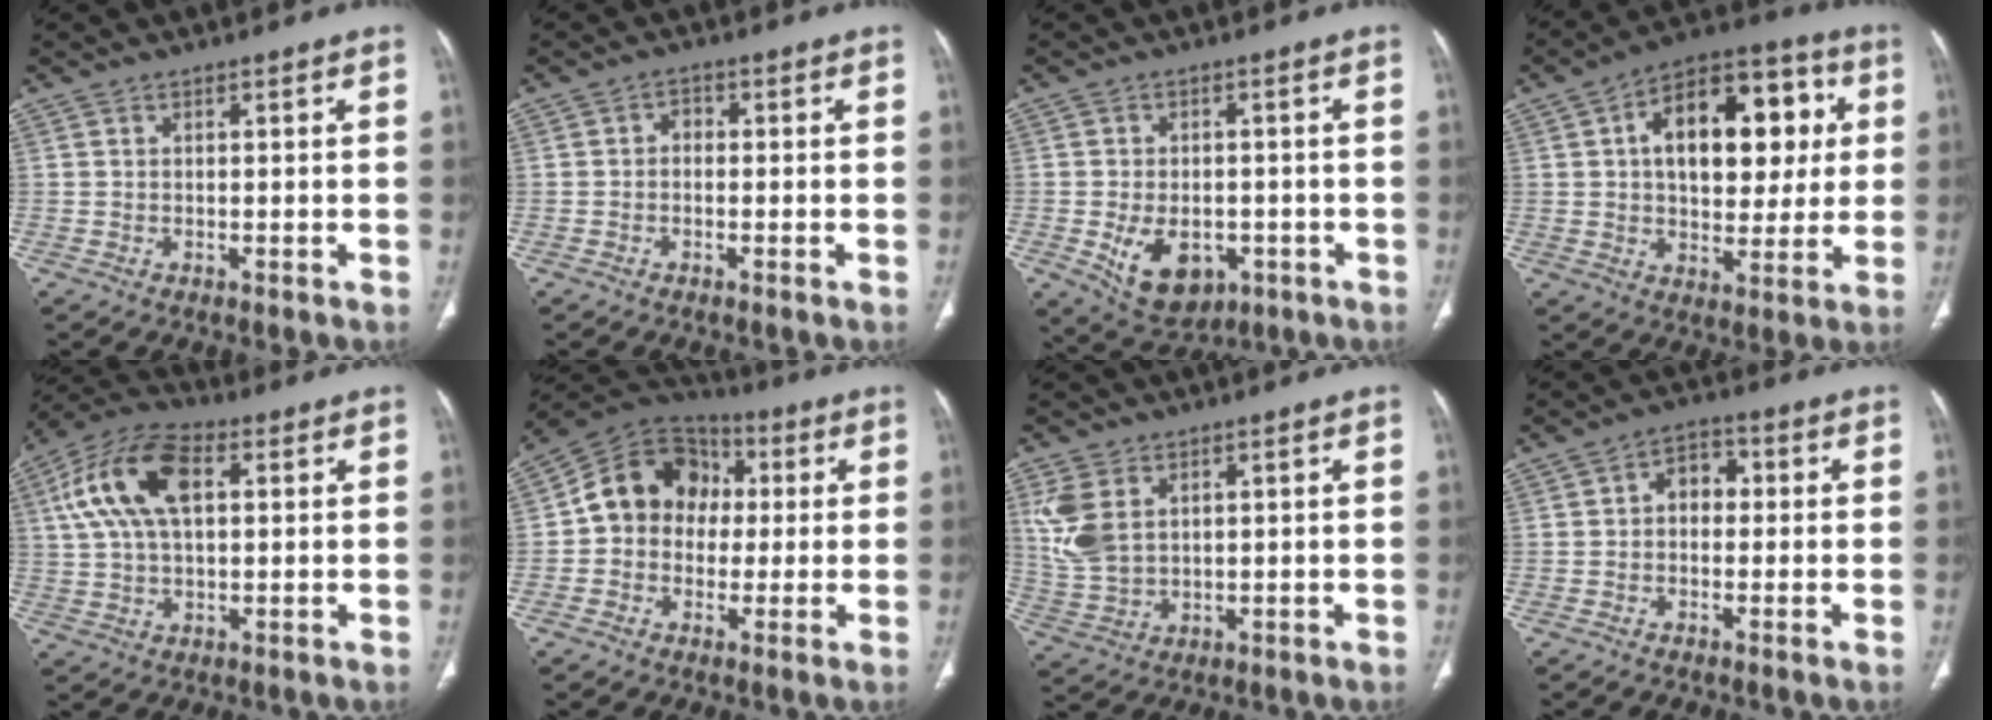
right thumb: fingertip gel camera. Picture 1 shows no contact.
{"total": 1.7, "force": [-0.3, 1.4, 1.1], "torque": [-0.008, 0.008, -0.010]}
{"total": 10.3, "force": [-3.2, 7.1, 6.8], "torque": [-0.090, 0.008, -0.031]}
{"total": 20.8, "force": [4.3, 12.2, 16.3], "torque": [-0.198, 0.020, 0.062]}
{"total": 14.8, "force": [4.0, 8.0, 11.8], "torque": [-0.232, 0.023, 0.071]}
{"total": 13.8, "force": [1.1, 11.6, 7.4], "torque": [-0.085, 0.035, 0.006]}
{"total": 8.6, "force": [3.0, 5.5, 5.9], "torque": [-0.131, -0.008, 0.074]}
{"total": 4.9, "force": [0.2, 3.7, 3.3], "torque": [-0.030, 0.020, -0.006]}